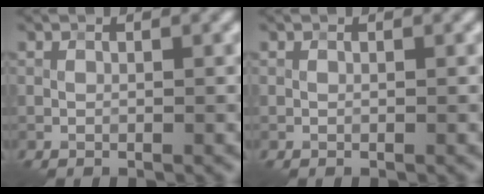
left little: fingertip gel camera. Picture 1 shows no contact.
{"total": 0.0}